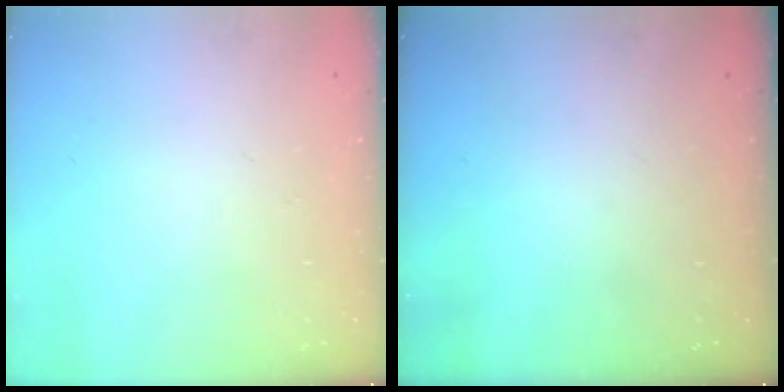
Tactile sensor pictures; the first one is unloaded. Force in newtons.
{"total": 0.0}